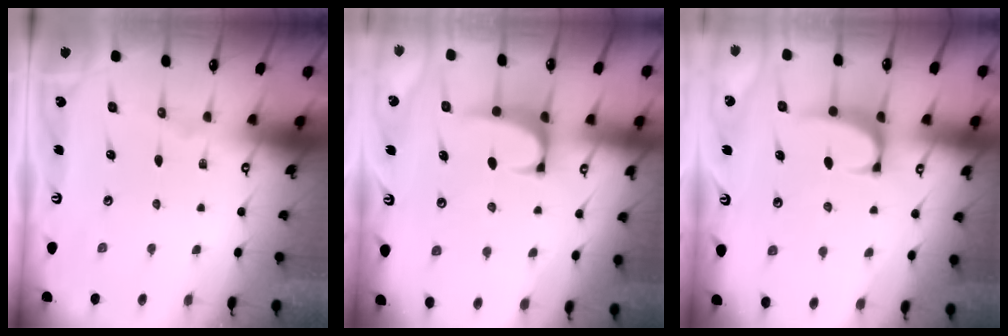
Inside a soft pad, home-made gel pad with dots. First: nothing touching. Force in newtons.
{"total": 0.9, "press": 0.6, "slide": 0.6}
{"total": 0.7, "press": 0.2, "slide": 0.7}